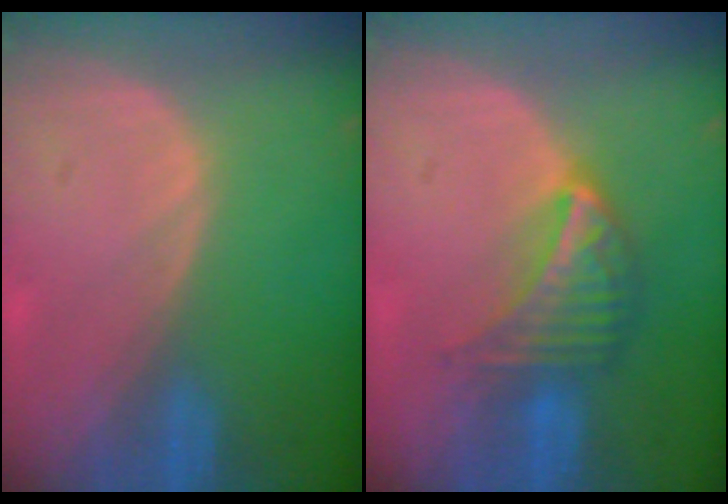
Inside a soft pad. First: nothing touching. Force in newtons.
{"total": 7.2, "press": 6.3, "slide": 3.3}